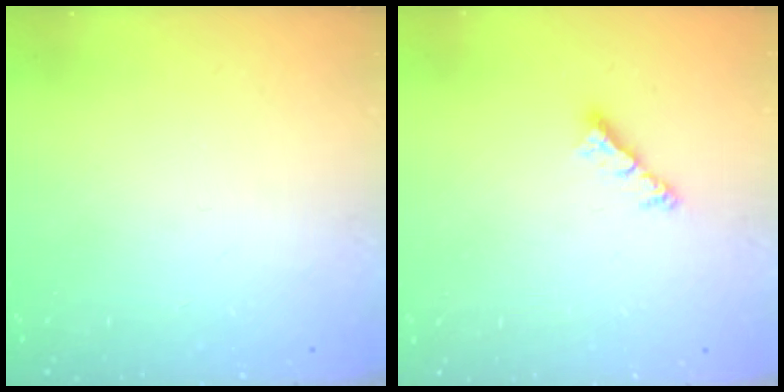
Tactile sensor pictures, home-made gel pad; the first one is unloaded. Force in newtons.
{"total": 4.2, "press": 4.2, "slide": 0.2}